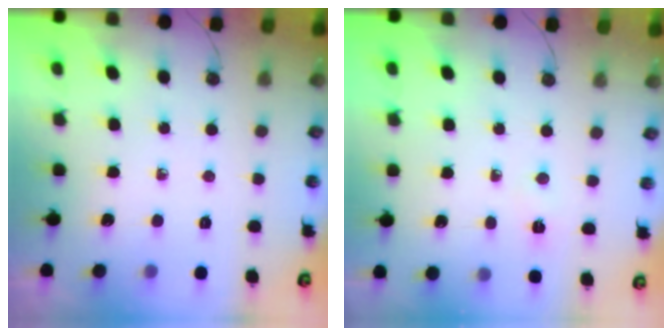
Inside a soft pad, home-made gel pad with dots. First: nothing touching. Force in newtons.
{"total": 2.7, "press": 1.1, "slide": 2.5}